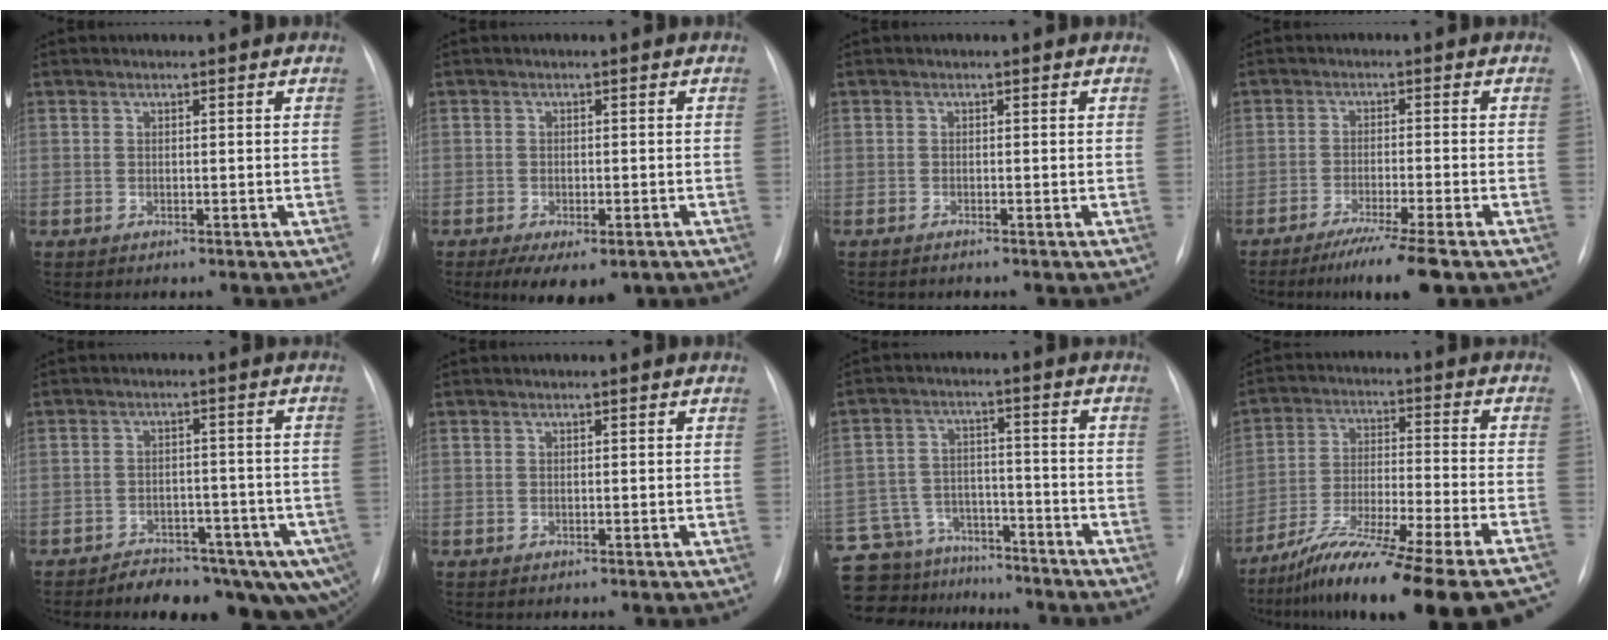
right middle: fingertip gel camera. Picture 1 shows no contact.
{"total": 6.9, "force": [-4.2, 3.1, 4.5], "torque": [-0.060, -0.008, -0.061]}
{"total": 0.7, "force": [-0.6, -0.1, 0.4], "torque": [0.000, -0.001, -0.007]}
{"total": 7.7, "force": [-5.6, -0.9, 5.1], "torque": [-0.079, -0.021, -0.094]}
{"total": 14.5, "force": [-9.7, 6.5, 8.6], "torque": [-0.072, 0.014, -0.122]}
{"total": 0.0}
{"total": 18.8, "force": [-16.3, 7.7, 5.1], "torque": [-0.131, 0.020, -0.238]}
{"total": 24.9, "force": [-20.5, 0.0, 14.1], "torque": [-0.171, -0.038, -0.319]}